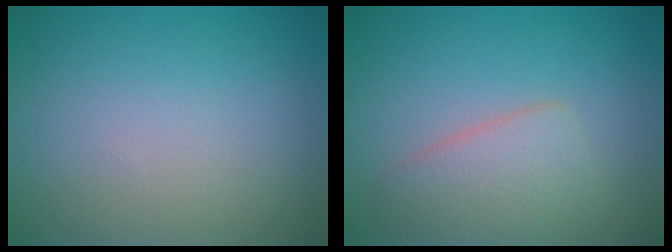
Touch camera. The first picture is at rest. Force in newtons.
{"total": 3.6, "press": 3.6, "slide": 0.3}